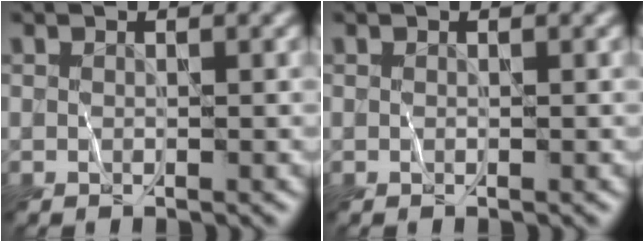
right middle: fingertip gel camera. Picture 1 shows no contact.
{"total": 0.0}